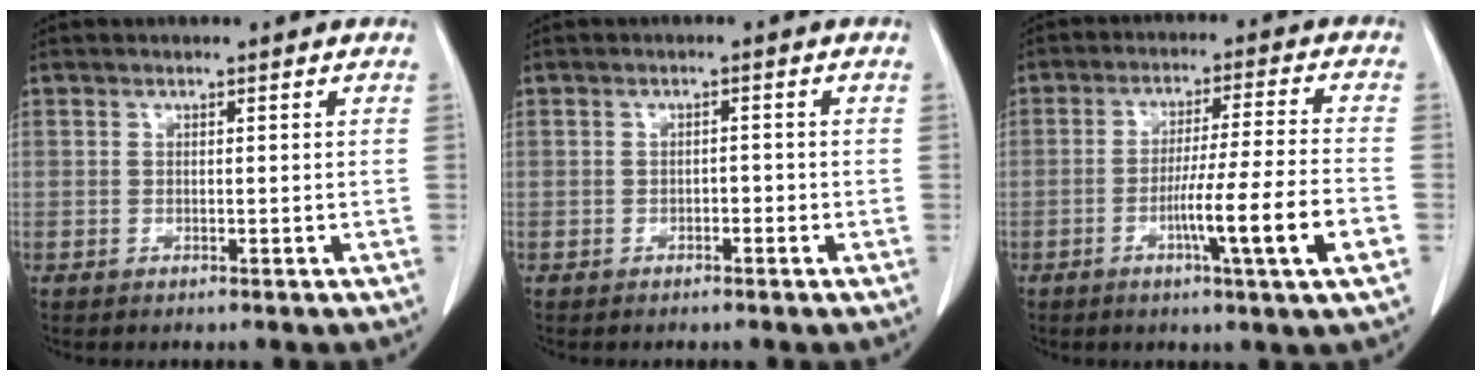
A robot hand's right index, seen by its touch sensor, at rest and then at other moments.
{"total": 1.0, "force": [-0.5, 0.5, 0.7], "torque": [-0.010, 0.002, -0.009]}
{"total": 11.4, "force": [-4.1, -1.3, 10.6], "torque": [-0.178, -0.012, -0.069]}